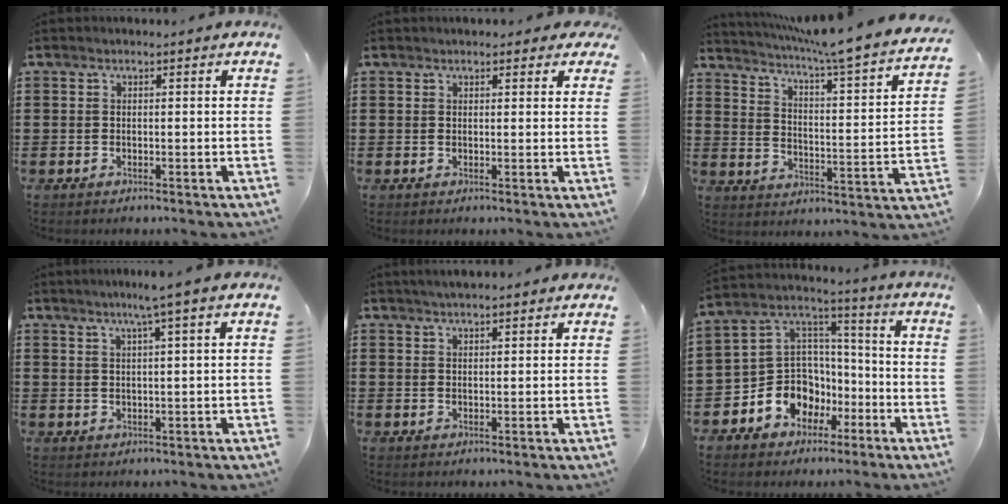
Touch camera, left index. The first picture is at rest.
{"total": 1.4, "force": [1.2, 0.6, 0.5], "torque": [-0.012, 0.005, 0.022]}
{"total": 6.2, "force": [5.2, -1.1, 3.0], "torque": [-0.073, -0.053, 0.078]}
{"total": 3.5, "force": [1.9, -0.7, 2.8], "torque": [-0.056, -0.002, 0.030]}
{"total": 1.9, "force": [1.7, 0.3, 0.9], "torque": [-0.020, 0.007, 0.030]}
{"total": 9.4, "force": [-4.6, 8.2, 1.2], "torque": [-0.062, 0.009, -0.084]}